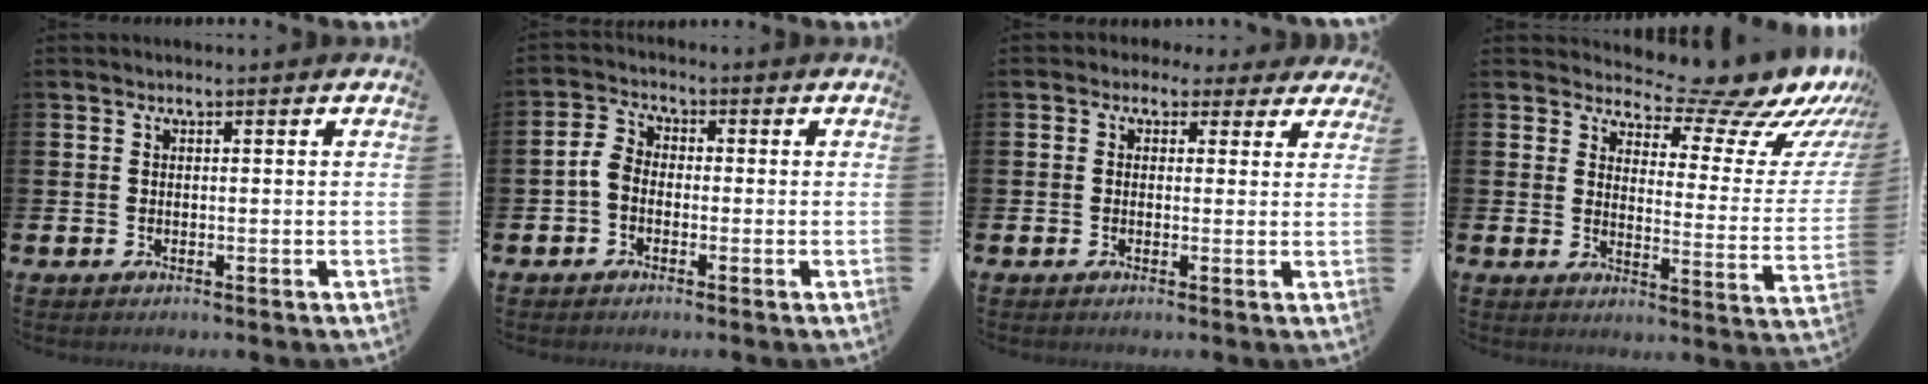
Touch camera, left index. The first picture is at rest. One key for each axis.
{"total": 3.3, "fx": -0.7, "fy": 2.4, "fz": 2.2, "tx": -0.041, "ty": 0.012, "tz": -0.013}
{"total": 1.7, "fx": 0.8, "fy": 1.5, "fz": 0.1, "tx": -0.012, "ty": 0.001, "tz": 0.009}
{"total": 10.4, "fx": 9.0, "fy": 3.5, "fz": 3.7, "tx": -0.062, "ty": -0.076, "tz": 0.150}